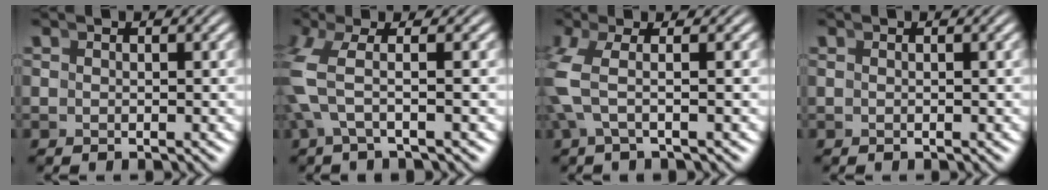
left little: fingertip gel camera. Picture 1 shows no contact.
{"total": 4.3, "force": [0.5, 1.7, 3.8], "torque": [-0.086, 0.013, 0.000]}
{"total": 3.4, "force": [0.3, 1.4, 3.1], "torque": [-0.073, 0.012, -0.003]}
{"total": 0.0}